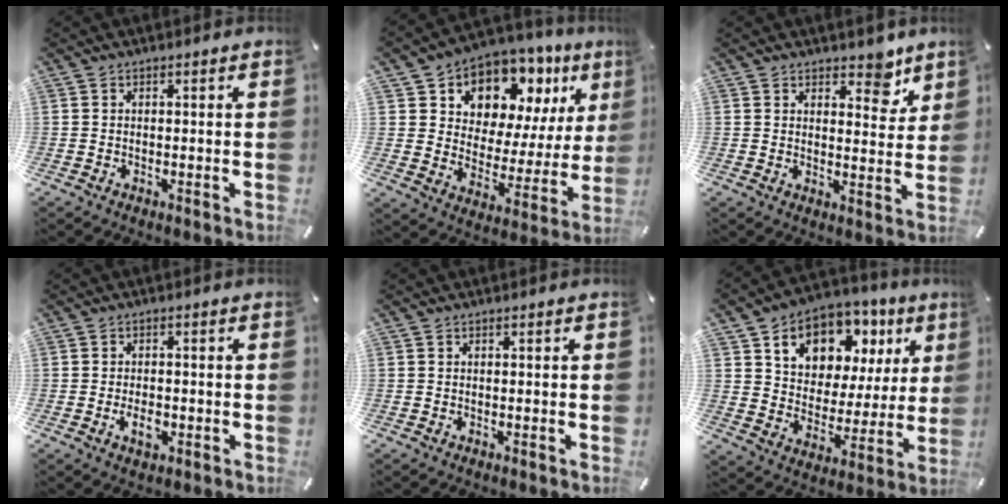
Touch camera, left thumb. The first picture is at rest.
{"total": 10.7, "force": [8.3, 6.7, 1.4], "torque": [-0.025, -0.095, 0.147]}
{"total": 6.5, "force": [4.9, 3.6, 2.4], "torque": [-0.001, -0.039, 0.077]}
{"total": 3.6, "force": [-1.1, 2.1, 2.7], "torque": [-0.061, 0.000, -0.021]}
{"total": 0.0}
{"total": 11.9, "force": [6.6, 8.8, 4.5], "torque": [-0.078, -0.042, 0.119]}